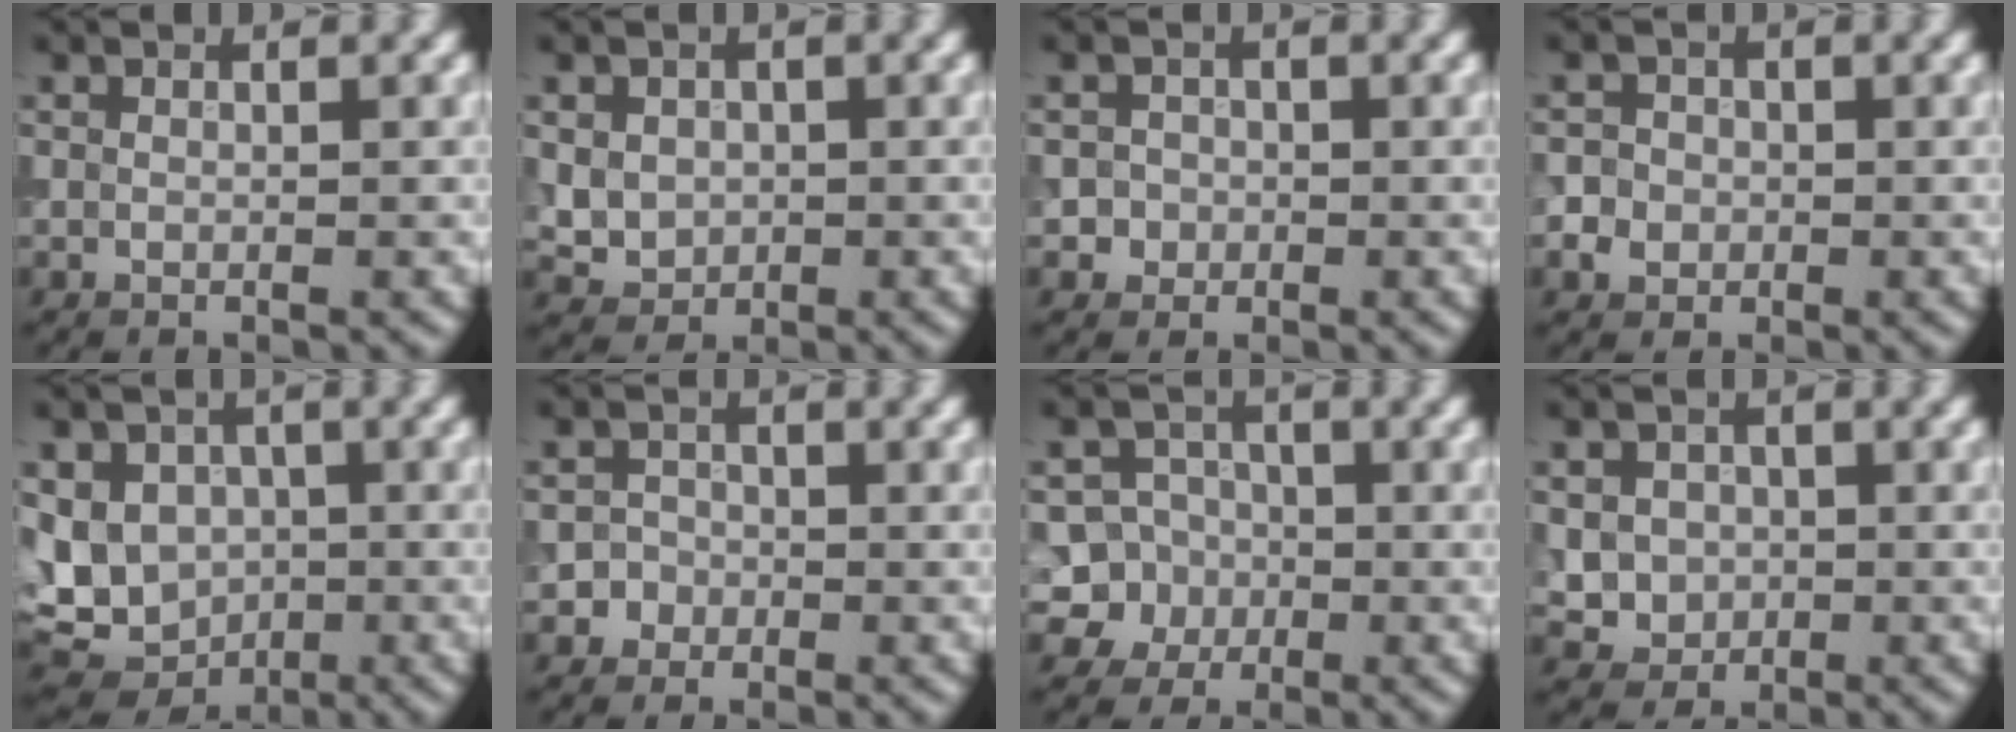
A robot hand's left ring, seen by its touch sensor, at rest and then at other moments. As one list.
[{"total": 3.1, "force": [0.3, 2.7, 1.4], "torque": [-0.026, 0.003, 0.005]}, {"total": 1.5, "force": [-0.2, 1.4, 0.2], "torque": [0.022, -0.001, -0.007]}, {"total": 2.8, "force": [-0.5, 2.6, 0.8], "torque": [0.002, 0.012, -0.023]}, {"total": 8.1, "force": [-0.1, 7.0, 4.0], "torque": [-0.061, -0.004, -0.017]}, {"total": 1.8, "force": [-0.6, 1.7, 0.1], "torque": [0.028, 0.006, -0.015]}, {"total": 6.8, "force": [-1.7, 6.5, 1.2], "torque": [-0.004, 0.015, -0.056]}, {"total": 3.2, "force": [0.2, 3.0, 1.2], "torque": [-0.015, -0.001, 0.000]}]